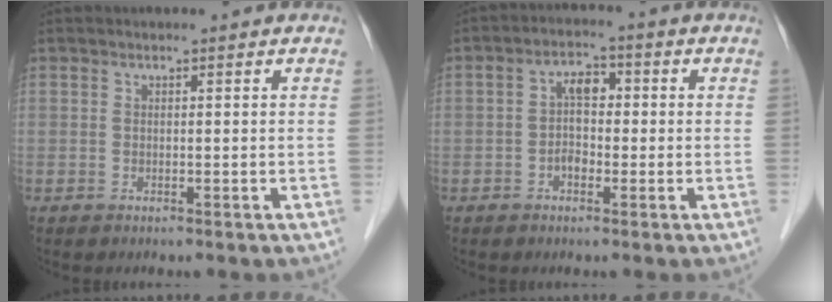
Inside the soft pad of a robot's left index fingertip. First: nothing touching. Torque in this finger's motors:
{"motor_torque": [-0.10, 0.20, 0.10, 0.02]}